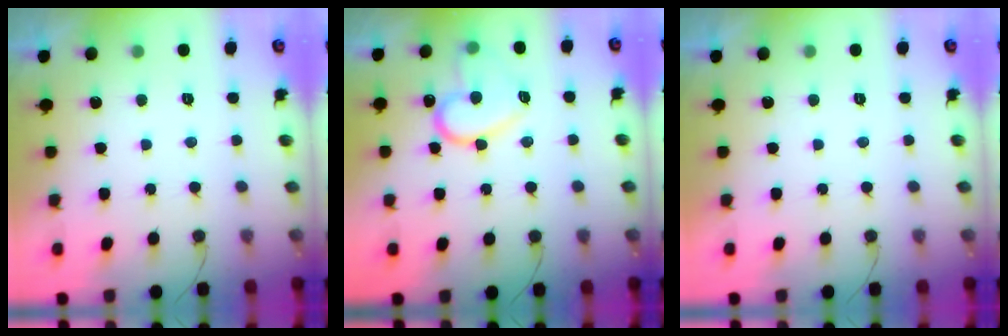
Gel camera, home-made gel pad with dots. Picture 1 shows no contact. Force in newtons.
{"total": 14.5, "press": 14.4, "slide": 1.3}
{"total": 1.7, "press": 1.7, "slide": 0.1}